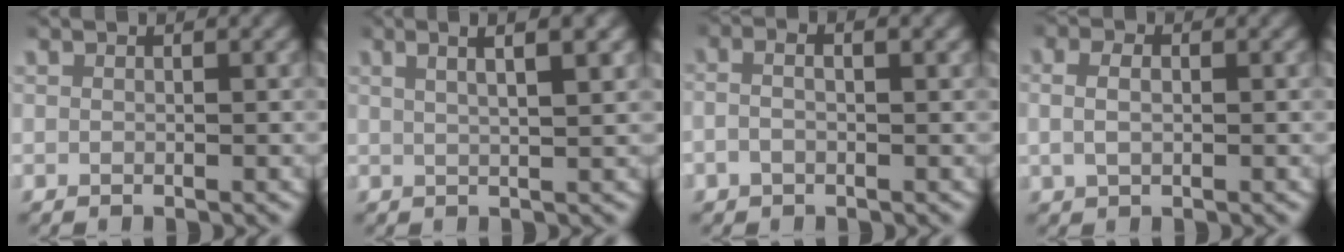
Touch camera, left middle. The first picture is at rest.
{"total": 3.9, "force": [2.3, 0.8, 3.1], "torque": [-0.038, 0.017, 0.032]}
{"total": 1.9, "force": [-0.4, 0.8, 1.7], "torque": [-0.037, 0.003, -0.006]}
{"total": 2.4, "force": [0.2, 1.6, 1.8], "torque": [-0.040, 0.003, 0.004]}